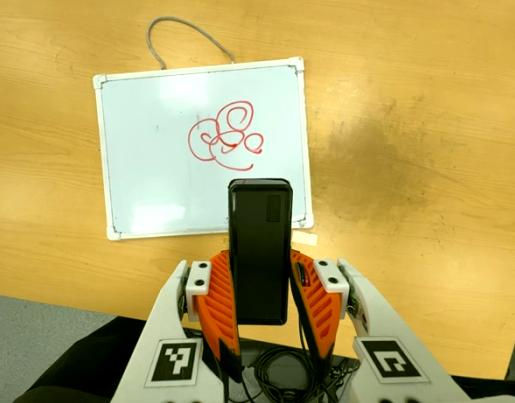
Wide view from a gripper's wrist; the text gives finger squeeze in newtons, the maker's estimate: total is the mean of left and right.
{"total": 4.5, "left": 3.1, "right": 5.8}